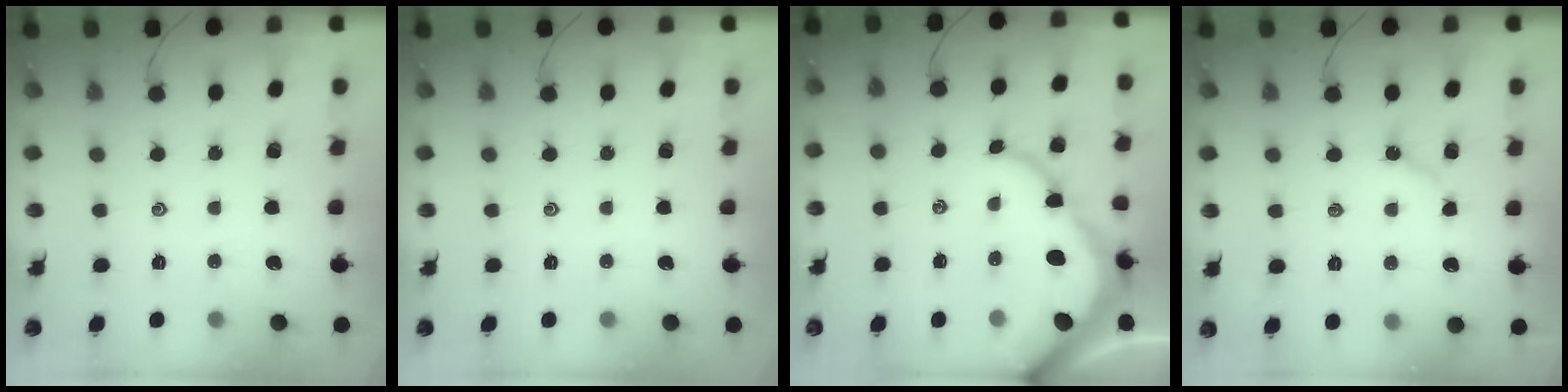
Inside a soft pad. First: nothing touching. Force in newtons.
{"total": 0.0}
{"total": 10.5, "press": 10.4, "slide": 1.1}
{"total": 3.3, "press": 3.3, "slide": 0.6}